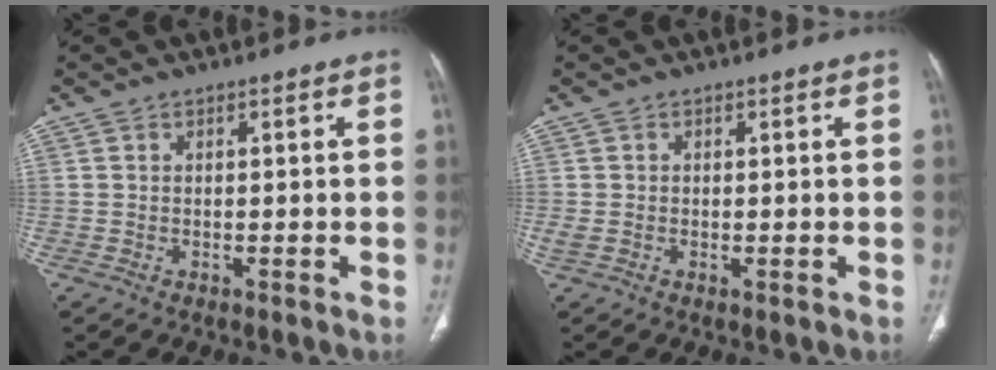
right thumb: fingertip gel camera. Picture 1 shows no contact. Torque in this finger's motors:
{"motor_torque": [1.71, 0.93, 0.52, -0.86, 0.06]}